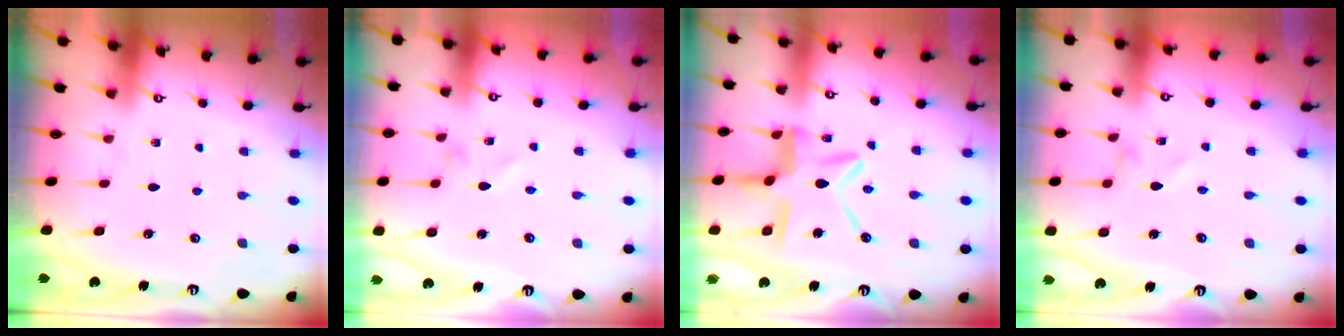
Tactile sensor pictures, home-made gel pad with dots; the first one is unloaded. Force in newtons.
{"total": 0.9, "press": 0.9, "slide": 0.1}
{"total": 13.3, "press": 13.3, "slide": 1.3}
{"total": 0.8, "press": 0.7, "slide": 0.1}